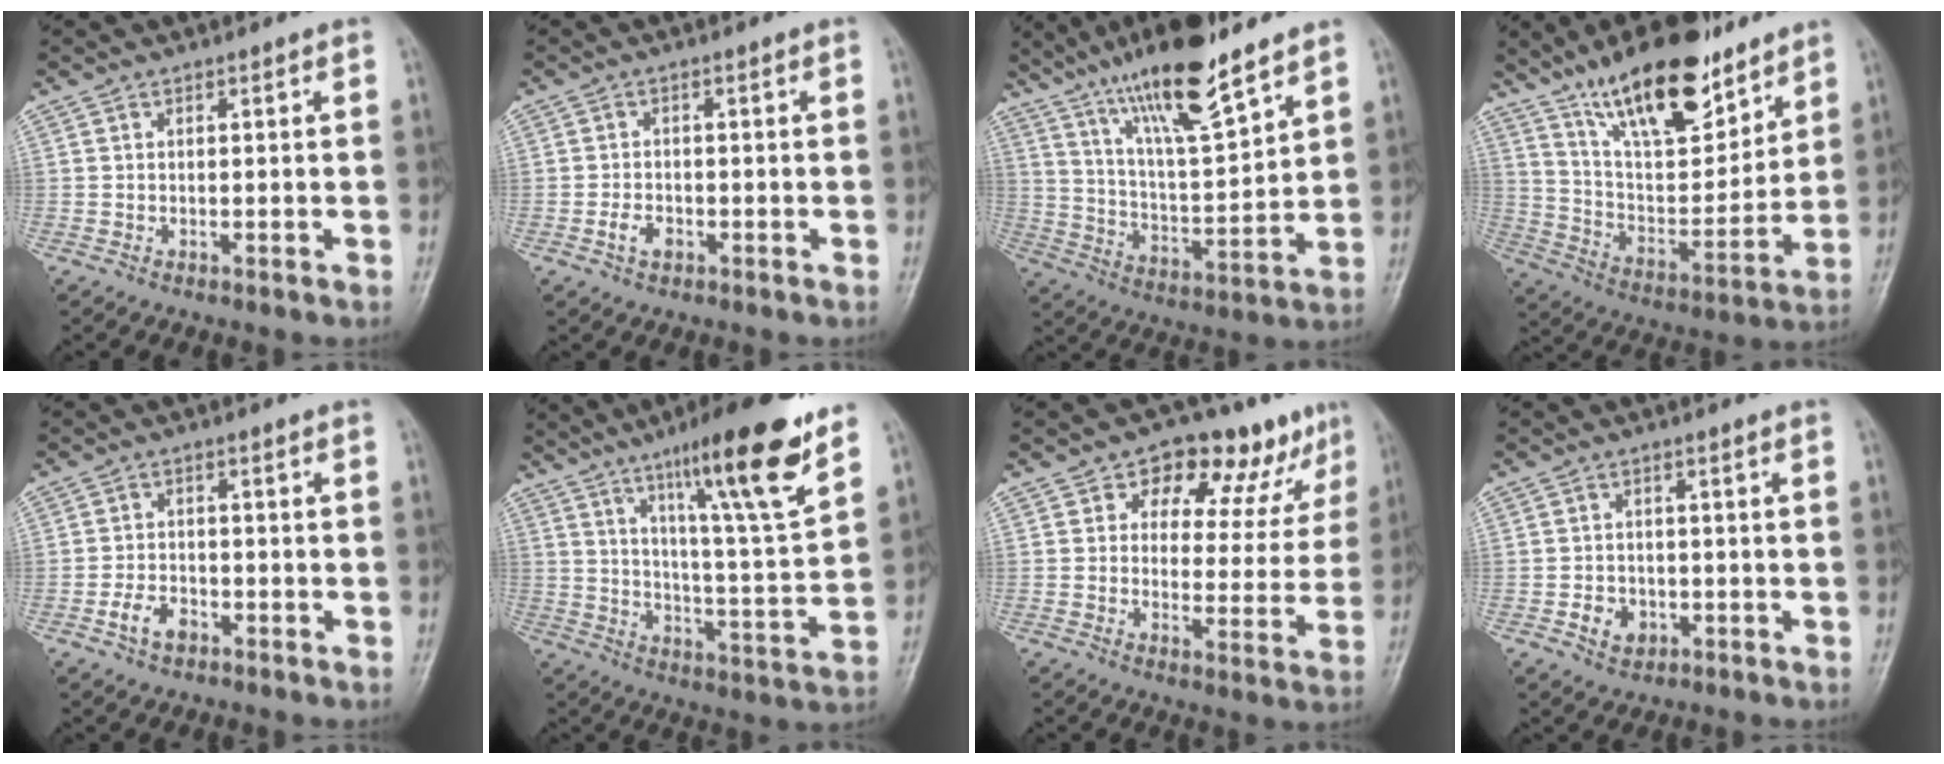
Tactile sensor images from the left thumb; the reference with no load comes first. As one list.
[{"total": 2.8, "force": [-1.2, 1.9, 1.7], "torque": [-0.031, 0.007, -0.021]}, {"total": 17.1, "force": [12.0, 3.4, 11.7], "torque": [-0.192, -0.058, 0.218]}, {"total": 21.2, "force": [14.5, 8.1, 13.3], "torque": [-0.175, -0.073, 0.254]}, {"total": 4.4, "force": [-2.2, 2.8, 2.6], "torque": [-0.044, 0.016, -0.041]}, {"total": 19.6, "force": [12.3, 2.1, 15.1], "torque": [-0.212, -0.063, 0.193]}, {"total": 14.0, "force": [8.7, 8.0, 7.5], "torque": [-0.034, -0.025, 0.114]}, {"total": 4.1, "force": [-1.3, 3.4, 2.0], "torque": [-0.019, 0.006, -0.015]}]